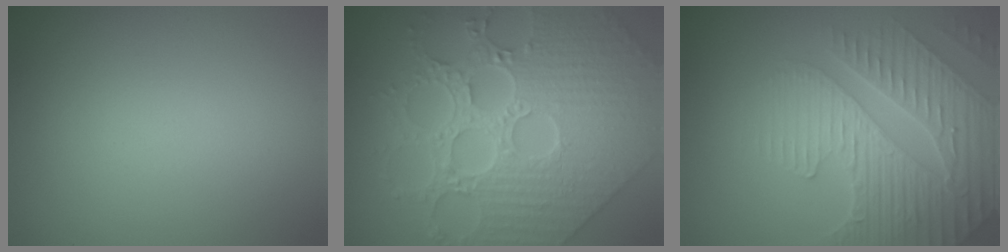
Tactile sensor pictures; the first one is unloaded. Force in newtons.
{"total": 7.5, "press": 6.6, "slide": 3.5}
{"total": 5.0, "press": 4.8, "slide": 1.2}